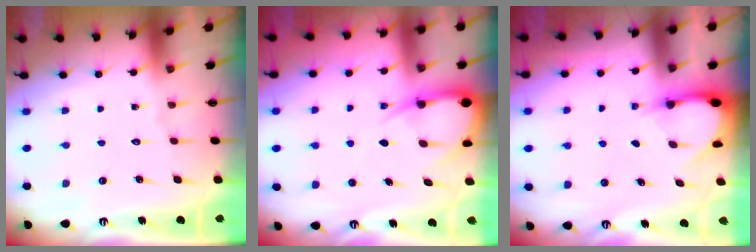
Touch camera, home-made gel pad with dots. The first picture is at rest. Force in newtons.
{"total": 7.3, "press": 7.3, "slide": 0.8}
{"total": 3.1, "press": 3.1, "slide": 0.3}